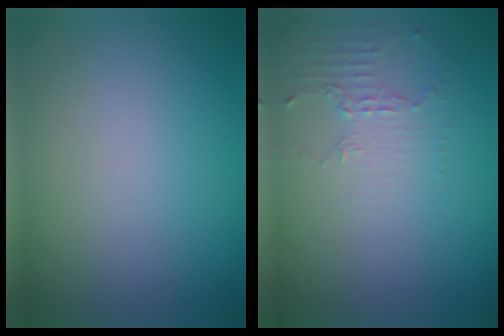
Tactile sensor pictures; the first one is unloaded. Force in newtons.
{"total": 2.2, "press": 1.6, "slide": 1.5}